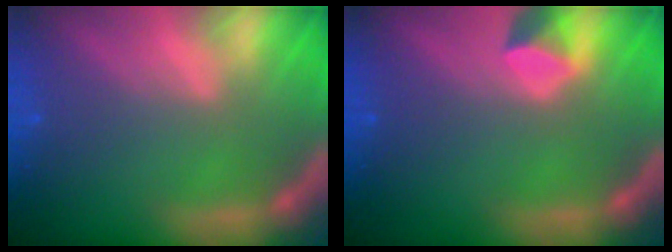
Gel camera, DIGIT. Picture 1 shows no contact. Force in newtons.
{"total": 1.9}